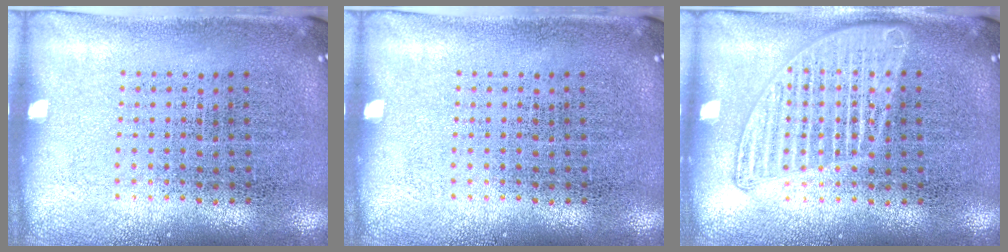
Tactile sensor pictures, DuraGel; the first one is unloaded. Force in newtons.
{"total": 0.0}
{"total": 2.4, "press": 2.3, "slide": 0.3}